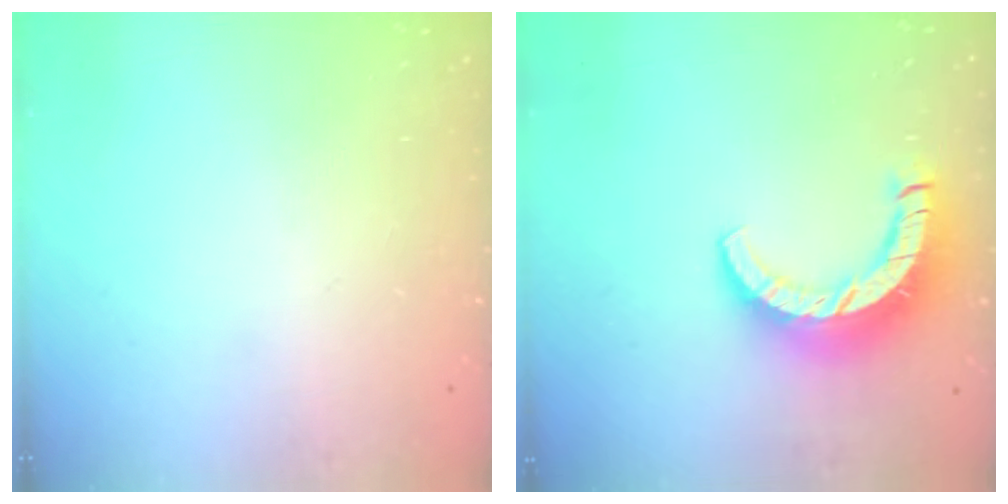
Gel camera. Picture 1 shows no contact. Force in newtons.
{"total": 11.4, "press": 11.3, "slide": 1.1}